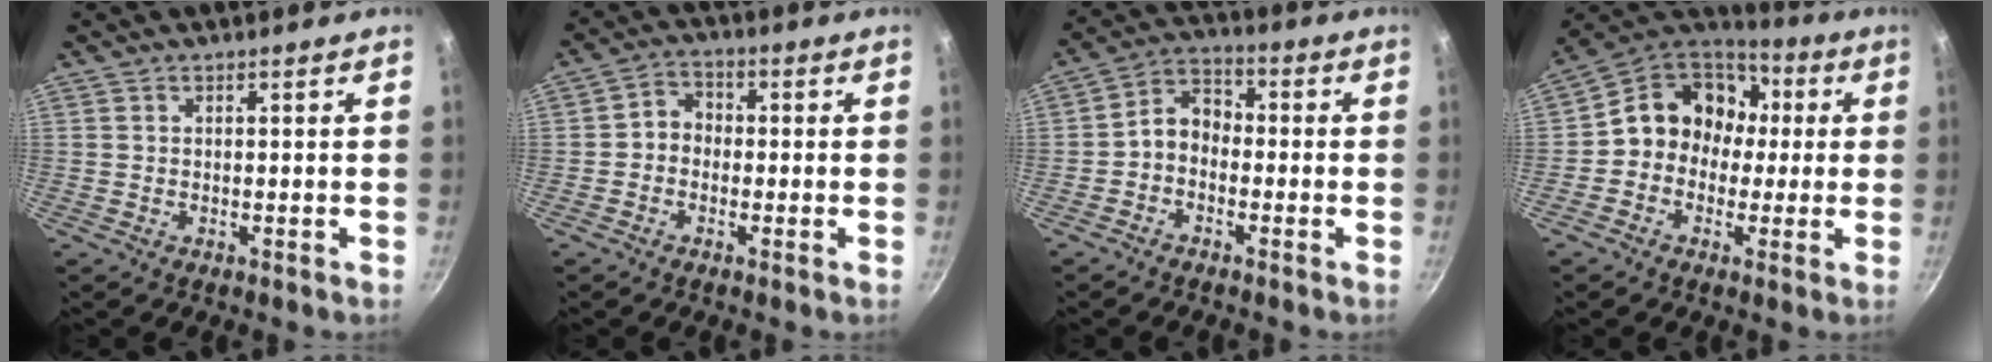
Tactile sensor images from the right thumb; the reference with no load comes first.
{"total": 4.2, "force": [-0.7, 3.6, 2.1], "torque": [-0.013, 0.016, -0.024]}
{"total": 5.8, "force": [-1.7, 4.3, 3.5], "torque": [-0.046, 0.036, -0.046]}
{"total": 13.5, "force": [0.7, 11.8, 6.6], "torque": [-0.059, 0.040, -0.012]}